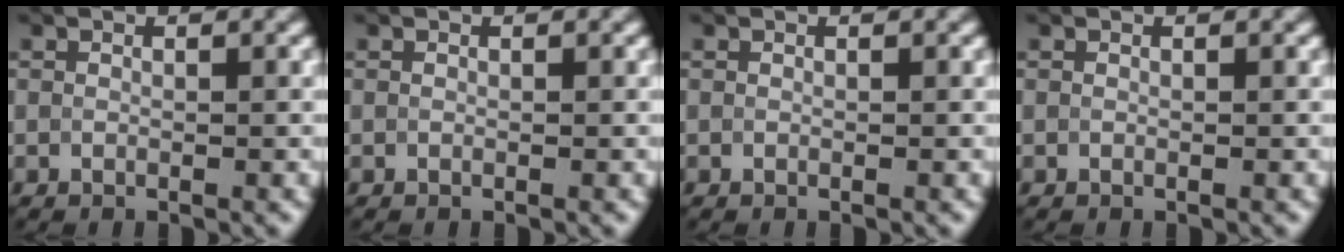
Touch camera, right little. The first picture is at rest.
{"total": 0.0}
{"total": 0.0}
{"total": 0.0}